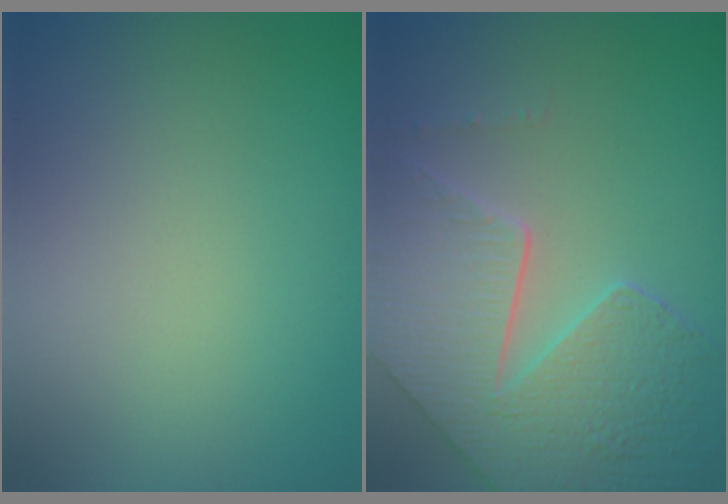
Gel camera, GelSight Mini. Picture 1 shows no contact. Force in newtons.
{"total": 8.0, "press": 6.1, "slide": 5.2}